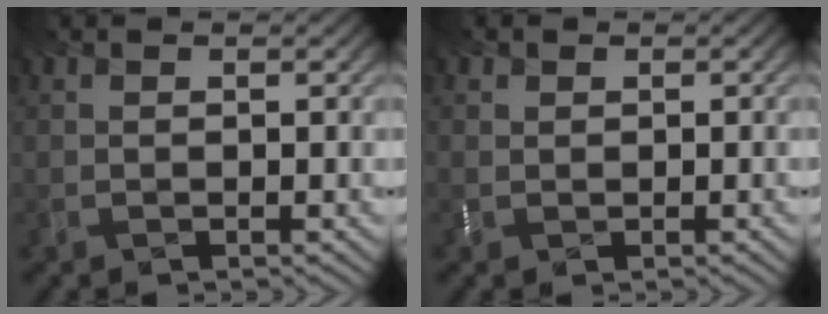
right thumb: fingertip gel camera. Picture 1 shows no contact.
{"total": 0.8, "force": [-0.1, 0.2, -0.7], "torque": [-0.013, -0.006, 0.025]}